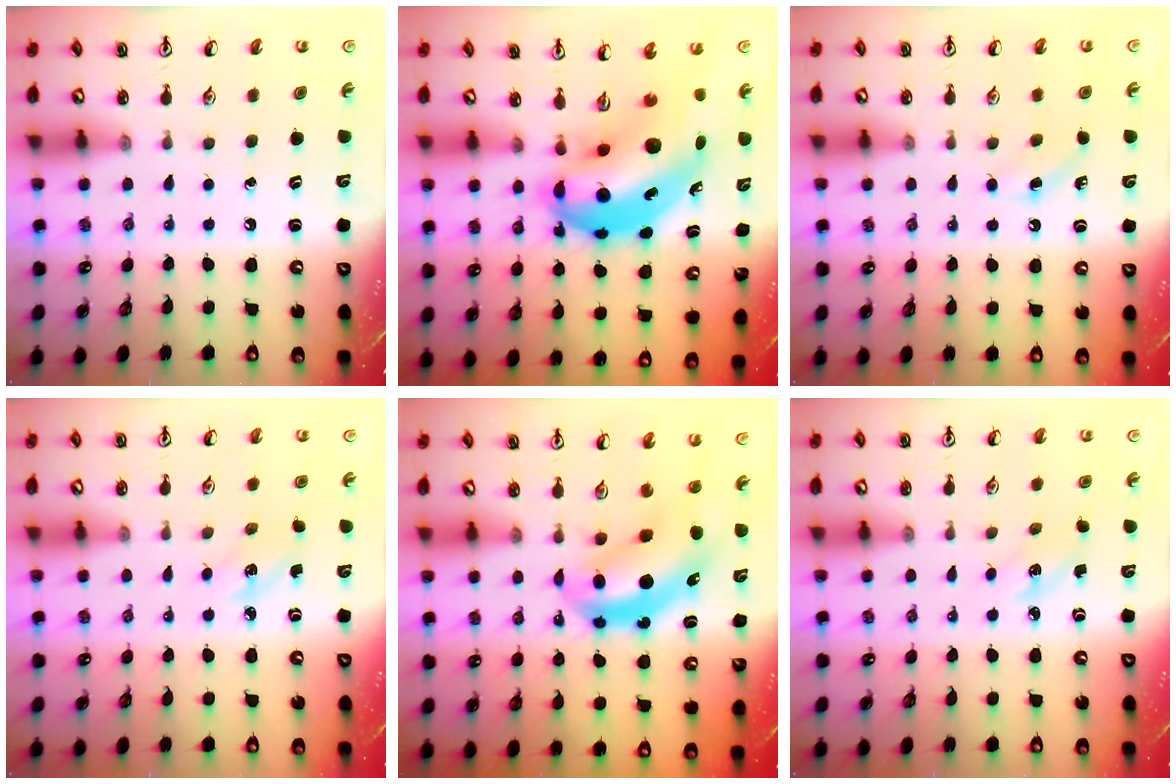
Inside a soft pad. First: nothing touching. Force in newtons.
{"total": 11.7, "press": 11.3, "slide": 3.2}
{"total": 2.8, "press": 2.6, "slide": 0.9}
{"total": 2.4, "press": 2.2, "slide": 0.8}
{"total": 6.4, "press": 6.2, "slide": 1.8}
{"total": 2.1, "press": 2.0, "slide": 0.8}